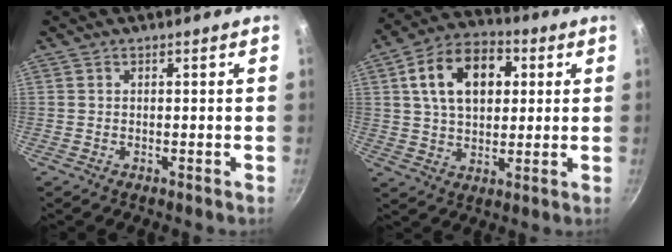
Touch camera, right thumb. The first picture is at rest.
{"total": 15.2, "force": [3.8, 10.1, 10.7], "torque": [-0.150, 0.014, 0.053]}